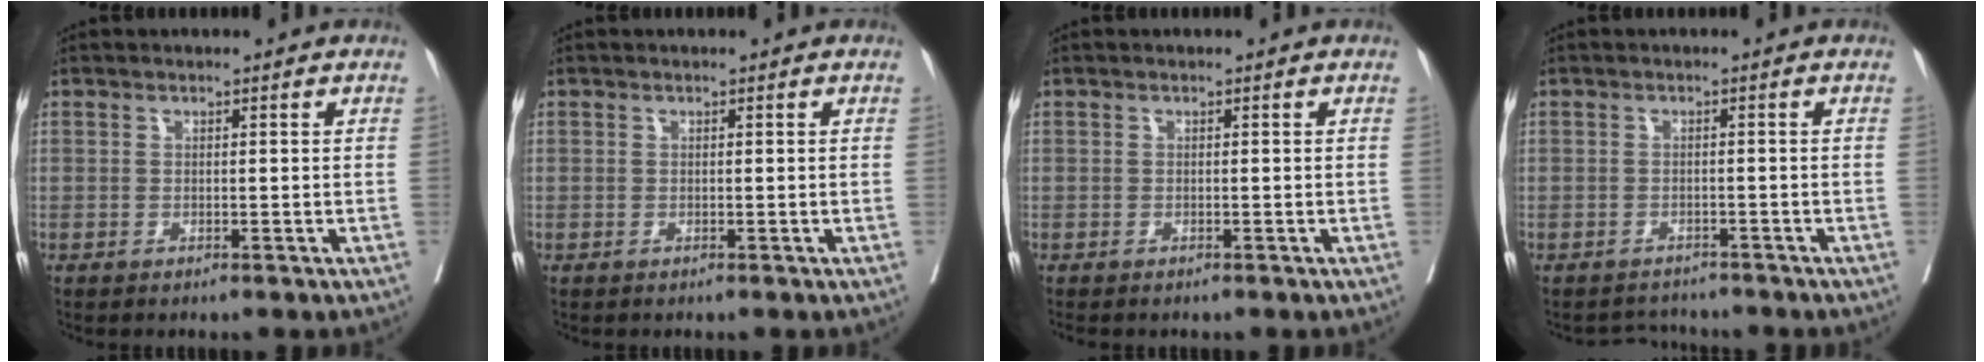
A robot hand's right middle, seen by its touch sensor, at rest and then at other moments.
{"total": 0.0}
{"total": 1.0, "force": [-0.9, 0.4, 0.3], "torque": [-0.008, -0.002, -0.014]}
{"total": 2.6, "force": [-2.4, 0.5, -0.8], "torque": [0.014, -0.004, -0.038]}